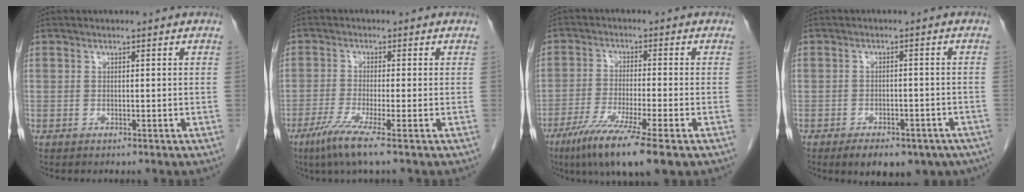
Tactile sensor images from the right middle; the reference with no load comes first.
{"total": 5.9, "force": [-3.6, -0.6, 4.6], "torque": [-0.092, -0.020, -0.071]}
{"total": 11.2, "force": [-6.9, 0.0, 8.8], "torque": [-0.158, -0.032, -0.116]}
{"total": 12.8, "force": [-8.9, 6.5, 6.6], "torque": [-0.086, -0.005, -0.108]}